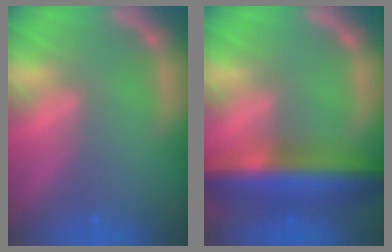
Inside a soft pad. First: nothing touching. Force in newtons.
{"total": 10.0}